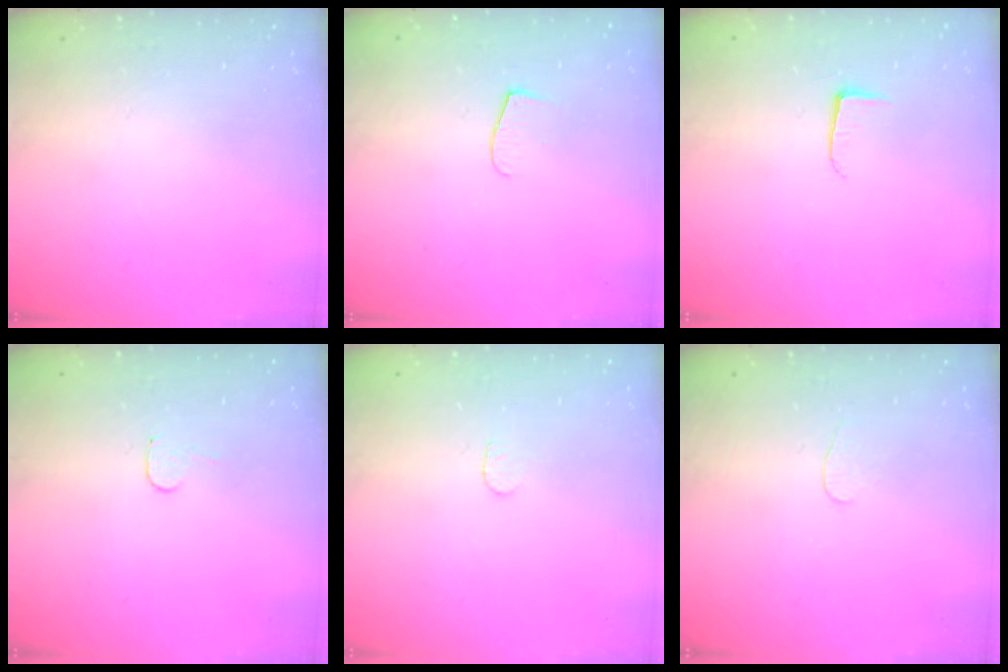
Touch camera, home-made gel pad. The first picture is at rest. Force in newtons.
{"total": 5.3, "press": 5.2, "slide": 0.6}
{"total": 4.0, "press": 4.0, "slide": 0.5}
{"total": 3.7, "press": 3.7, "slide": 0.3}
{"total": 3.3, "press": 3.3, "slide": 0.3}
{"total": 2.8, "press": 2.7, "slide": 0.3}